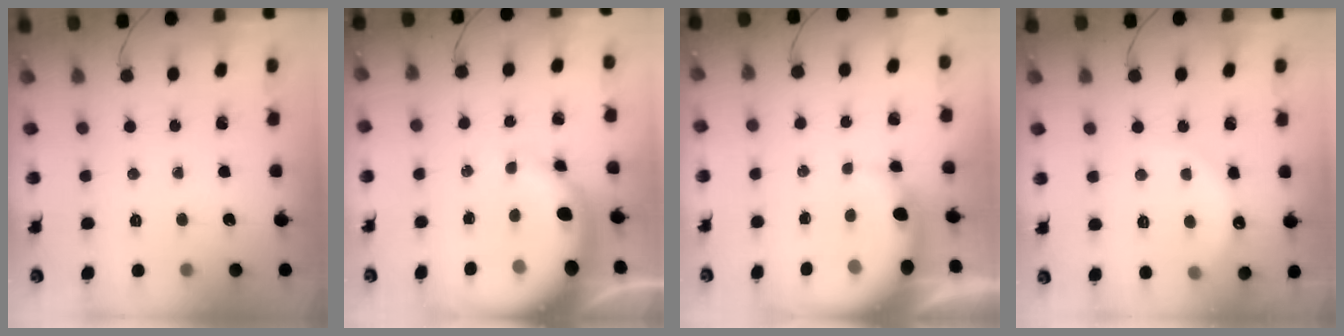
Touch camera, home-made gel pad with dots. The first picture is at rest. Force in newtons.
{"total": 7.7, "press": 7.5, "slide": 1.9}
{"total": 6.2, "press": 6.1, "slide": 1.1}
{"total": 7.3, "press": 7.1, "slide": 1.7}